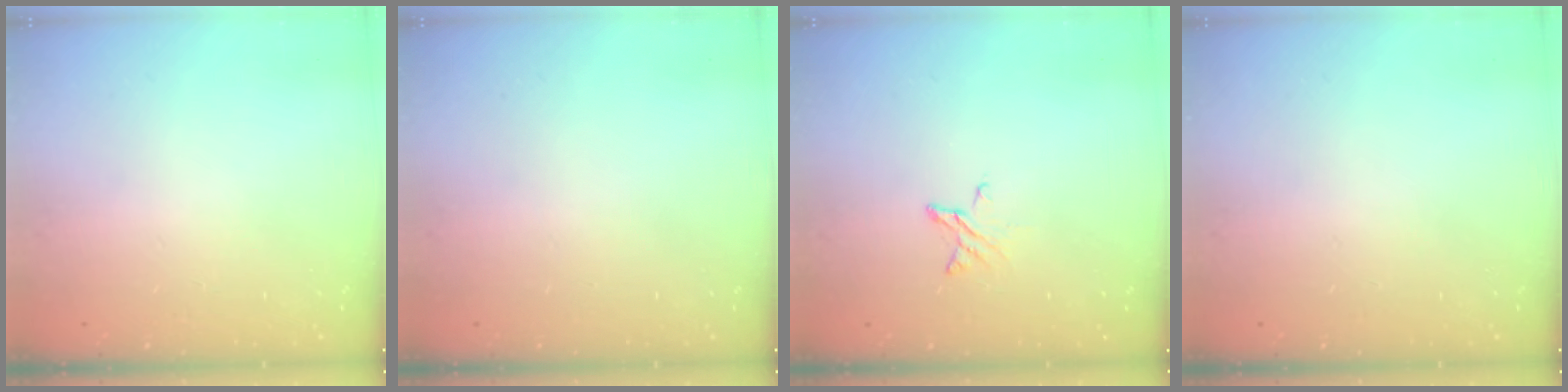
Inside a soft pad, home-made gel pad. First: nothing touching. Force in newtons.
{"total": 0.0}
{"total": 2.9, "press": 2.9, "slide": 0.3}
{"total": 0.0}